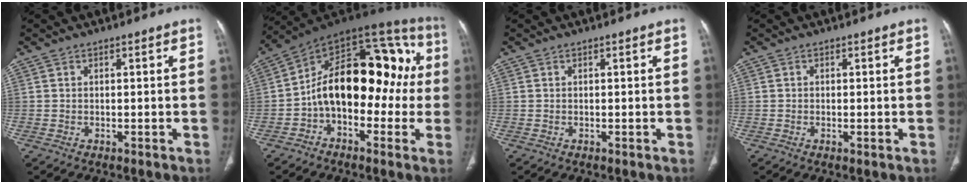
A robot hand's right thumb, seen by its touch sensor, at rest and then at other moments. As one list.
[{"total": 22.6, "force": [-0.9, 13.3, 18.2], "torque": [-0.233, 0.063, -0.026]}, {"total": 0.0}, {"total": 0.7, "force": [-0.2, 0.2, 0.7], "torque": [-0.015, -0.003, -0.003]}]